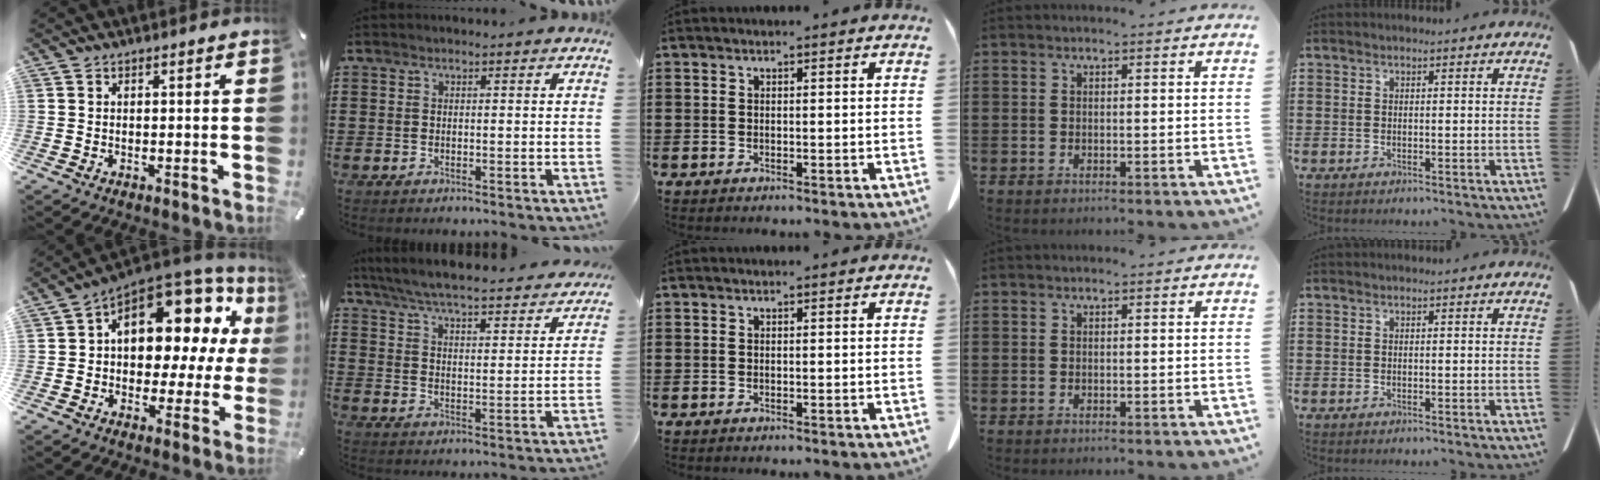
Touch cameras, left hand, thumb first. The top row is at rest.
{"thumb": {"total": 15.0, "force": [6.9, 9.7, 9.1], "torque": [-0.118, -0.067, 0.117]}, "index": {"total": 5.9, "force": [5.6, -0.2, 1.8], "torque": [-0.061, -0.042, 0.092]}}